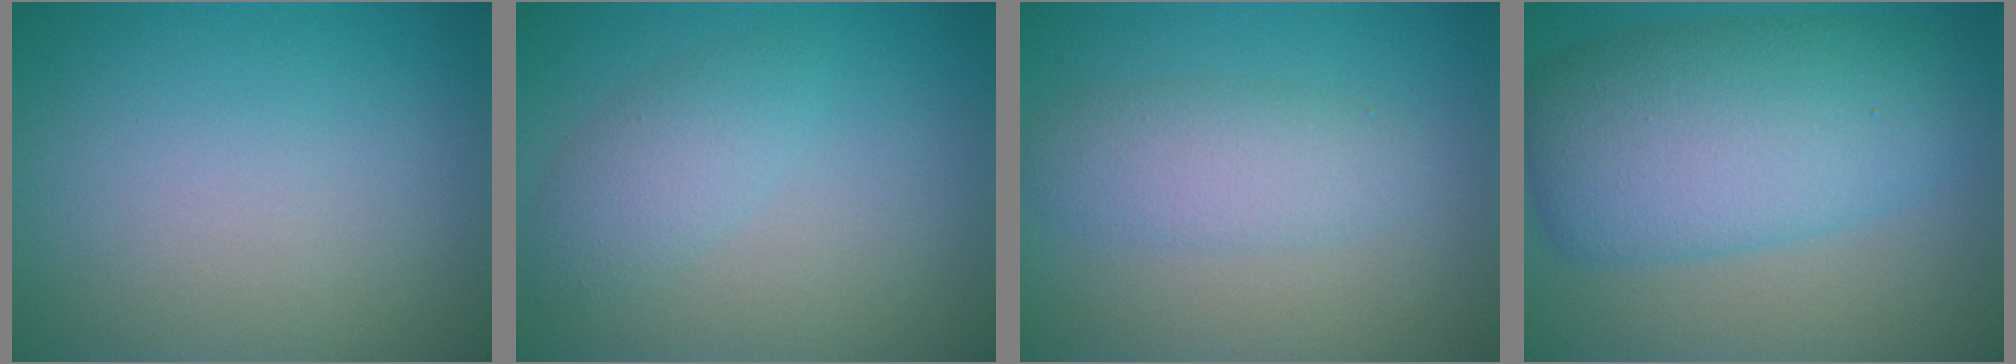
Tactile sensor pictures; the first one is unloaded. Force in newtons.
{"total": 2.5, "press": 2.5, "slide": 0.1}
{"total": 3.2, "press": 3.2, "slide": 0.1}
{"total": 9.9, "press": 9.9, "slide": 0.3}